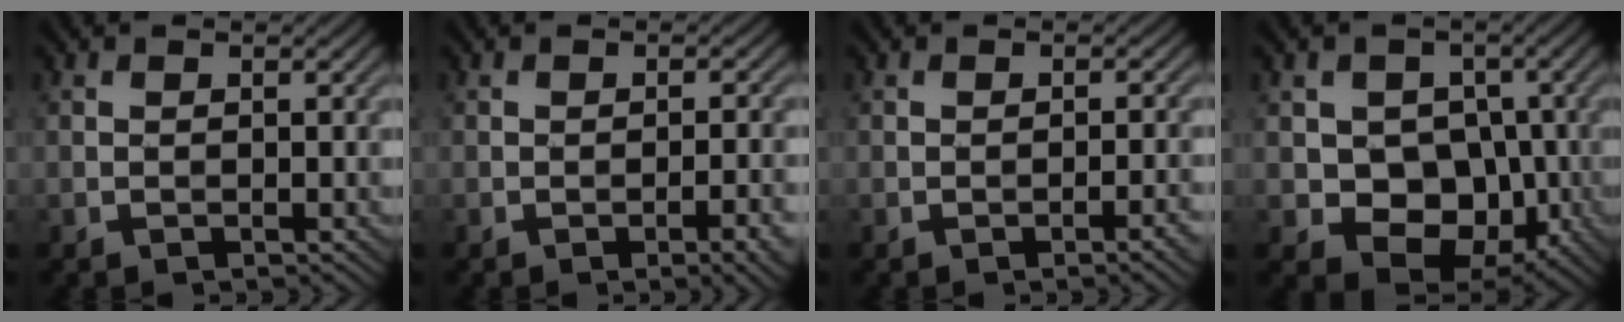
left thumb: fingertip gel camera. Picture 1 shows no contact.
{"total": 3.9, "force": [-1.7, 0.7, 3.4], "torque": [-0.046, 0.004, -0.020]}
{"total": 2.4, "force": [-1.0, 0.3, 2.2], "torque": [-0.031, 0.005, -0.016]}
{"total": 9.2, "force": [-1.3, 7.4, 5.2], "torque": [-0.070, -0.015, -0.043]}